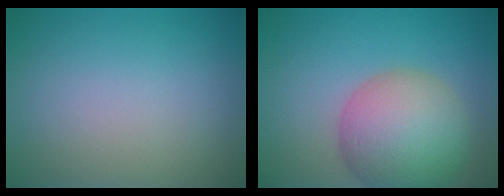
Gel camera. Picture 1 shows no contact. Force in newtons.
{"total": 9.0, "press": 9.0, "slide": 0.5}